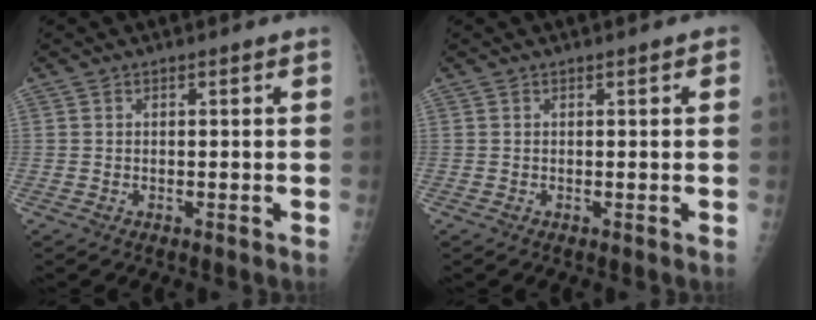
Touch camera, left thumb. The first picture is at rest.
{"total": 0.9, "force": [0.3, 0.3, 0.8], "torque": [-0.011, 0.003, 0.002]}